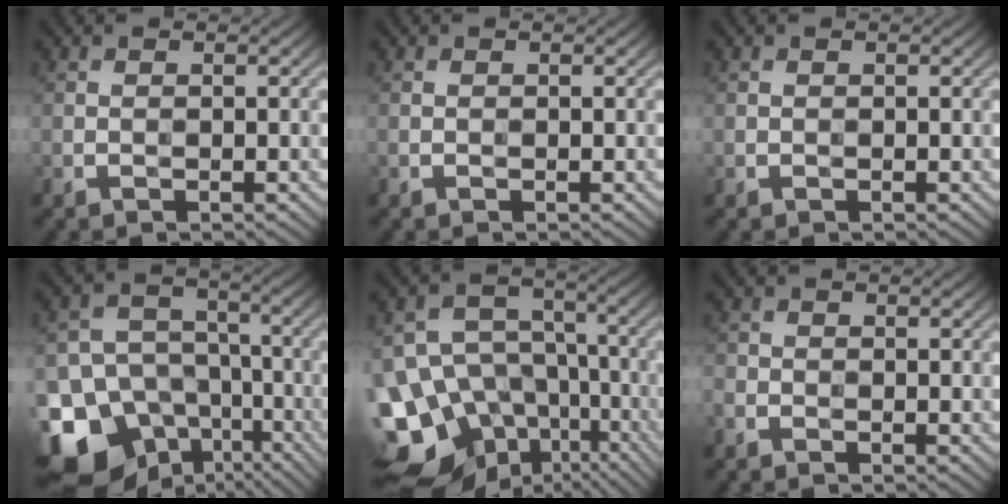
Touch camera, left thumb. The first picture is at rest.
{"total": 0.0}
{"total": 0.0}
{"total": 18.6, "force": [-10.8, 13.8, 6.3], "torque": [-0.176, -0.059, -0.161]}
{"total": 18.1, "force": [-9.7, 13.2, 7.7], "torque": [-0.180, -0.034, -0.124]}
{"total": 1.3, "force": [-0.9, 0.8, 0.3], "torque": [-0.009, -0.002, -0.024]}